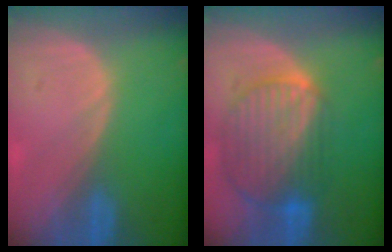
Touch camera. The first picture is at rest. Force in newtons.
{"total": 10.4, "press": 8.8, "slide": 5.5}